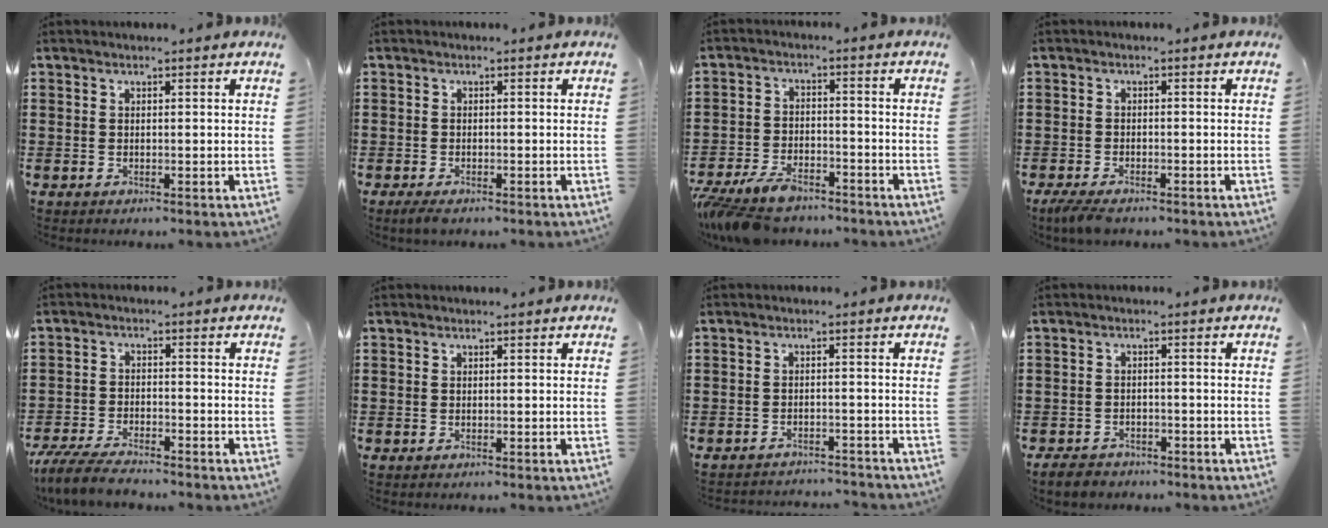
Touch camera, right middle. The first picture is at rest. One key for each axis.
{"total": 1.1, "fx": -0.8, "fy": 0.4, "fz": 0.5, "tx": -0.019, "ty": -0.006, "tz": -0.018}
{"total": 6.5, "fx": -5.7, "fy": 1.8, "fz": 2.5, "tx": -0.064, "ty": 0.001, "tz": -0.113}
{"total": 2.3, "fx": -1.9, "fy": 0.7, "fz": 1.2, "tx": -0.043, "ty": -0.006, "tz": -0.043}
{"total": 5.2, "fx": -4.8, "fy": 0.6, "fz": 1.9, "tx": -0.051, "ty": -0.008, "tz": -0.098}
{"total": 0.0}
{"total": 2.4, "fx": -2.4, "fy": 0.0, "fz": 0.1, "tx": -0.007, "ty": 0.001, "tz": -0.050}
{"total": 2.4, "fx": -2.2, "fy": 0.8, "fz": 0.3, "tx": -0.010, "ty": 0.003, "tz": -0.047}